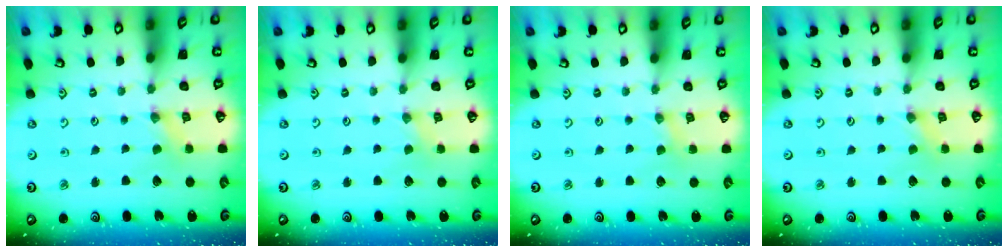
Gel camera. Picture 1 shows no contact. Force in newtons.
{"total": 0.0}
{"total": 0.0}
{"total": 0.0}